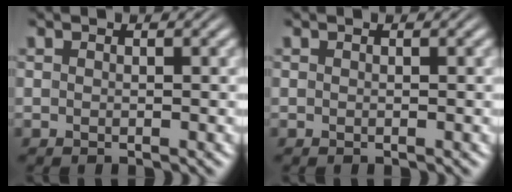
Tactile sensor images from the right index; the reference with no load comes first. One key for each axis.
{"total": 0.0}